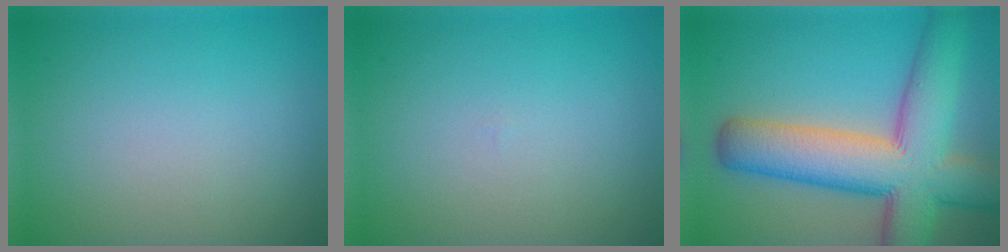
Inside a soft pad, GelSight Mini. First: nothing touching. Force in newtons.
{"total": 0.0}
{"total": 12.1, "press": 12.1, "slide": 0.6}